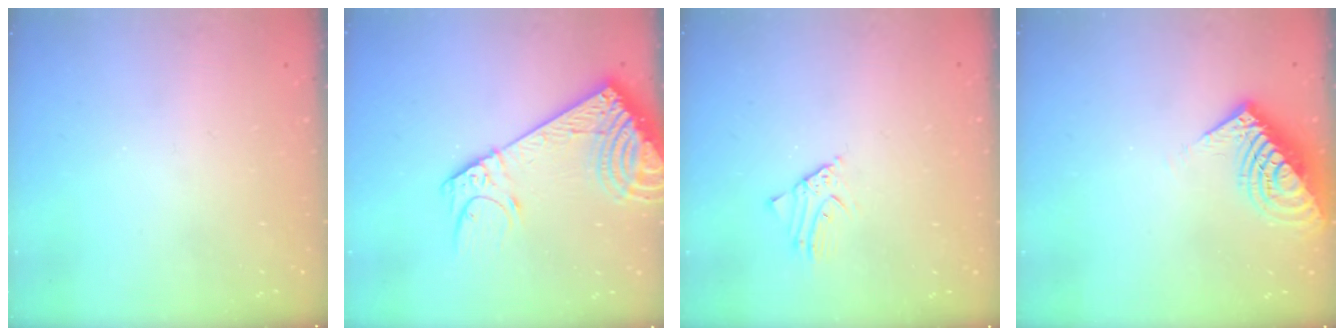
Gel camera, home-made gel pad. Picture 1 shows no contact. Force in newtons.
{"total": 18.1, "press": 17.9, "slide": 2.8}
{"total": 2.6, "press": 2.6, "slide": 0.2}
{"total": 14.1, "press": 14.0, "slide": 1.4}